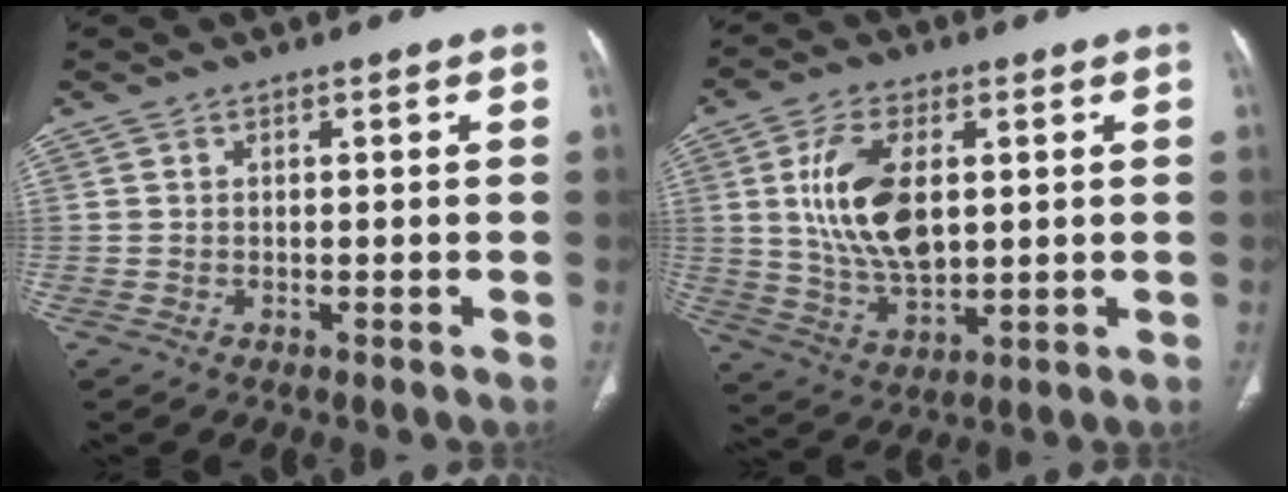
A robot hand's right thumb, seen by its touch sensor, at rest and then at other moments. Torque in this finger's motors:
{"motor_torque": [-1.19, 1.21, 0.99, 0.68, 0.13]}